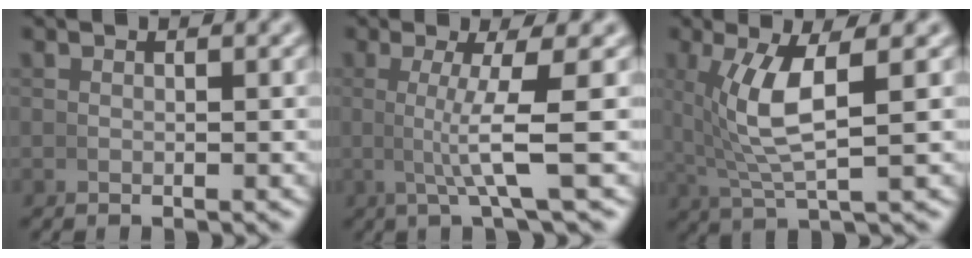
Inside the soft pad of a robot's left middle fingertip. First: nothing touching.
{"total": 4.2, "force": [0.5, -0.7, 4.1], "torque": [-0.076, -0.002, 0.009]}
{"total": 5.7, "force": [1.0, 1.6, 5.4], "torque": [-0.114, -0.001, 0.029]}